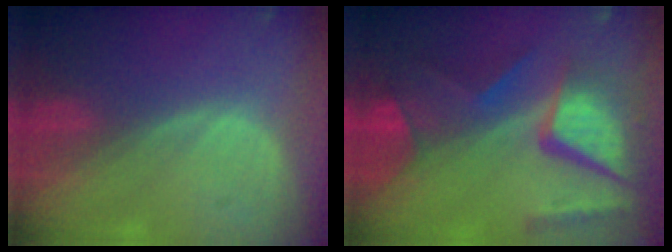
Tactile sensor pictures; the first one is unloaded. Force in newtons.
{"total": 11.8, "press": 9.8, "slide": 6.6}